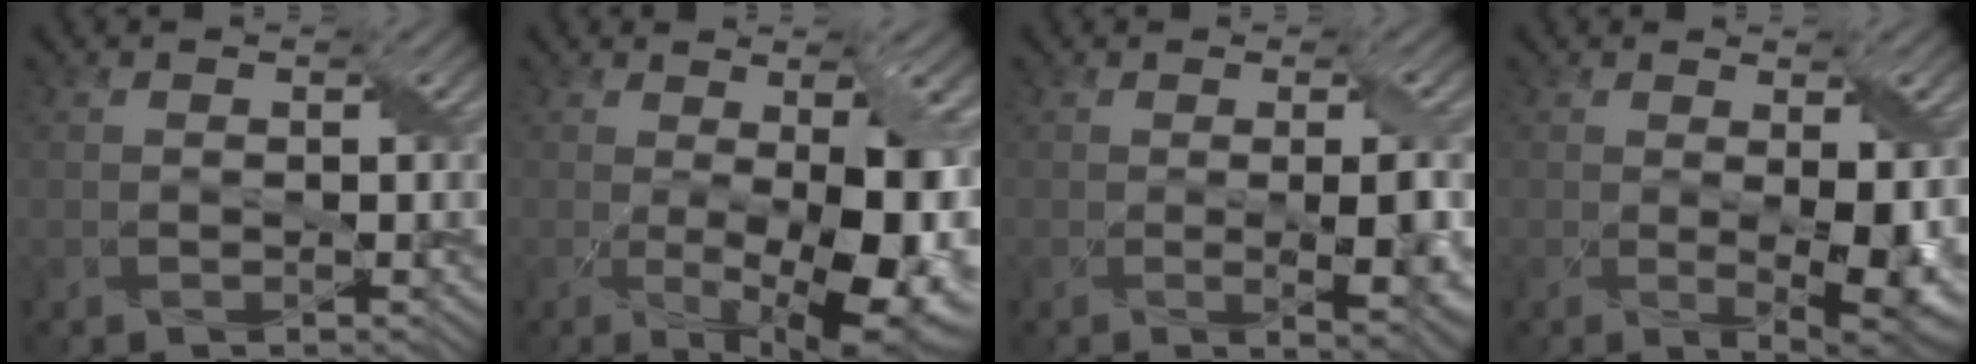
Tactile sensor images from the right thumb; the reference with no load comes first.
{"total": 13.4, "force": [-0.9, 5.5, 12.1], "torque": [-0.186, -0.027, 0.011]}
{"total": 5.5, "force": [-0.5, 1.4, 5.3], "torque": [-0.079, -0.006, 0.001]}
{"total": 6.5, "force": [-0.3, 2.6, 6.0], "torque": [-0.103, -0.022, 0.011]}